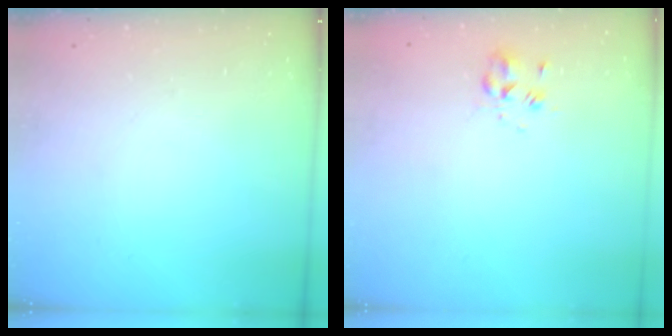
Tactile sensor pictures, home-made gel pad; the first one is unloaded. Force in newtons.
{"total": 3.8, "press": 3.7, "slide": 1.1}